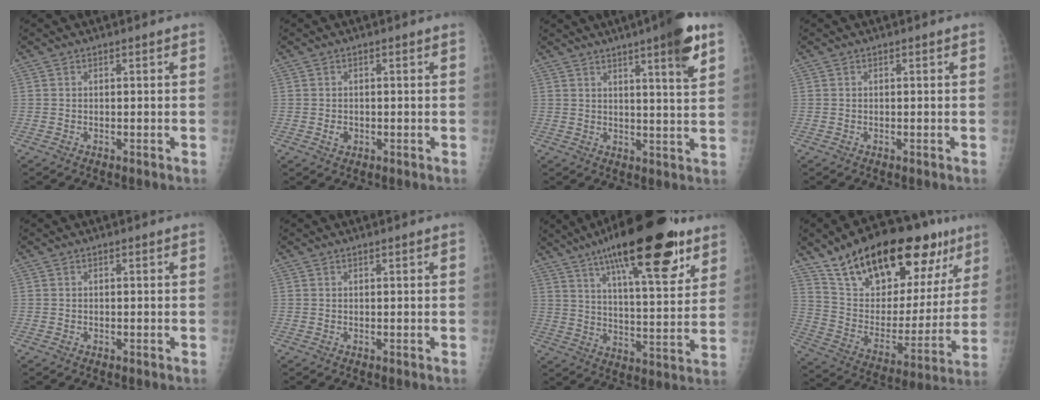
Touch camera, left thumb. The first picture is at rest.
{"total": 1.7, "force": [-0.4, 1.4, 0.9], "torque": [-0.010, 0.002, -0.003]}
{"total": 10.2, "force": [5.6, 0.9, 8.4], "torque": [-0.112, -0.024, 0.074]}
{"total": 0.0}
{"total": 0.0}
{"total": 0.0}
{"total": 24.8, "force": [14.8, 7.2, 18.6], "torque": [-0.265, -0.038, 0.227]}
{"total": 29.7, "force": [18.1, 12.9, 19.8], "torque": [-0.273, -0.033, 0.294]}